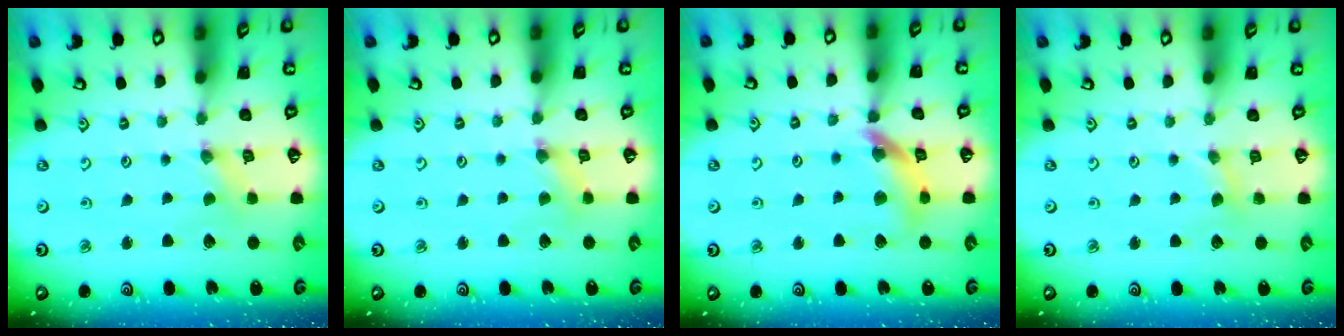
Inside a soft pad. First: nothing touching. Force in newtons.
{"total": 1.9, "press": 1.9, "slide": 0.3}
{"total": 12.7, "press": 12.6, "slide": 1.6}
{"total": 1.6, "press": 1.6, "slide": 0.4}